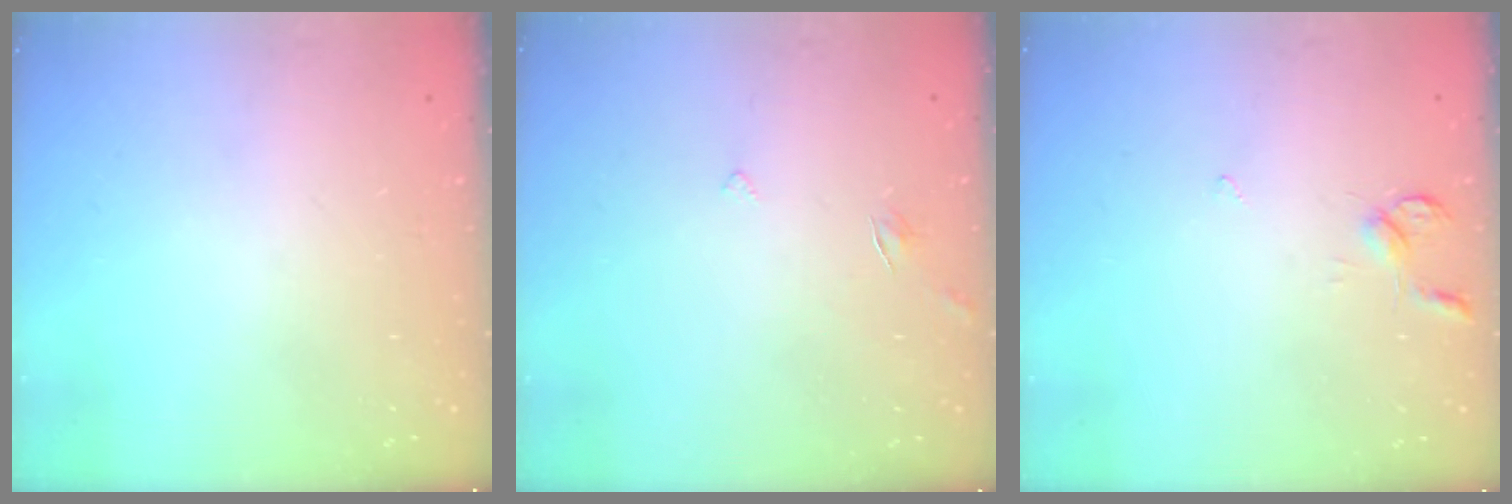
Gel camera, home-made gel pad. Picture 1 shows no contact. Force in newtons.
{"total": 2.8, "press": 2.8, "slide": 0.3}
{"total": 4.5, "press": 4.5, "slide": 0.5}